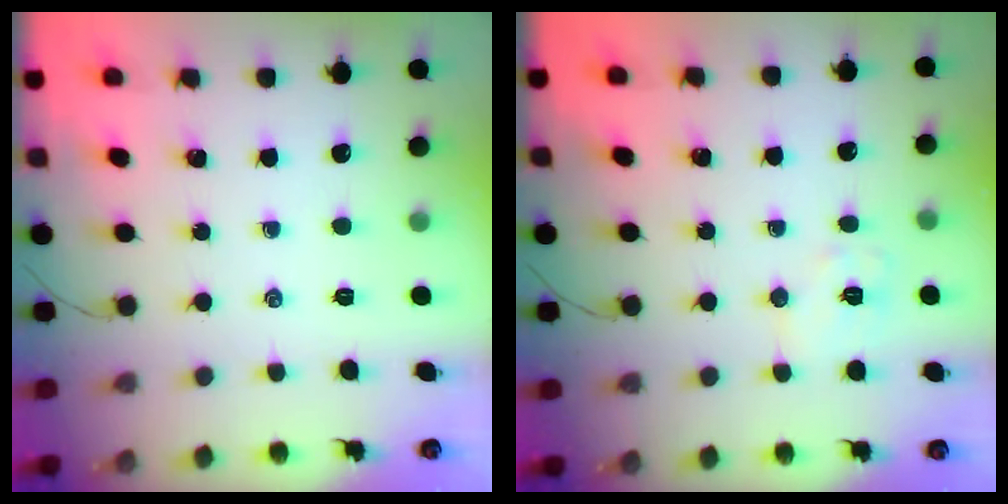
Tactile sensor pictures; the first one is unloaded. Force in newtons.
{"total": 6.3, "press": 6.2, "slide": 0.8}